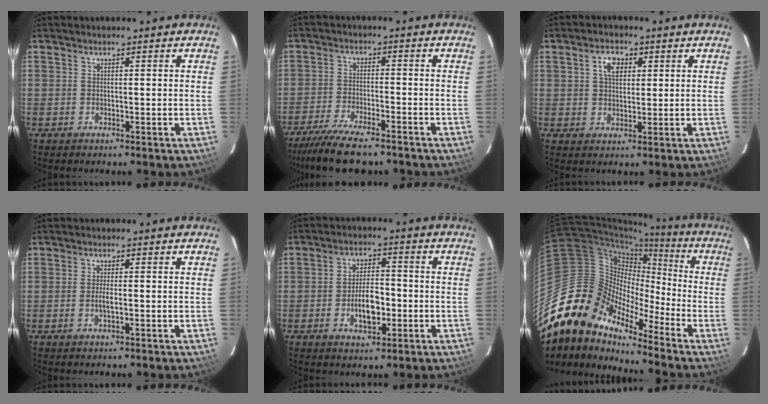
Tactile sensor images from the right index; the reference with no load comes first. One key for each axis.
{"total": 12.0, "fx": -10.0, "fy": 2.8, "fz": 6.1, "tx": -0.142, "ty": -0.025, "tz": -0.171}
{"total": 4.5, "fx": 1.6, "fy": 2.8, "fz": 3.1, "tx": -0.052, "ty": 0.013, "tz": 0.030}
{"total": 1.9, "fx": -0.6, "fy": 0.2, "fz": 1.8, "tx": -0.036, "ty": 0.000, "tz": -0.011}
{"total": 7.4, "fx": -2.3, "fy": 3.7, "fz": 6.1, "tx": -0.112, "ty": 0.009, "tz": -0.033}
{"total": 18.1, "fx": -14.2, "fy": 8.6, "fz": 7.1, "tx": -0.128, "ty": 0.008, "tz": -0.287}